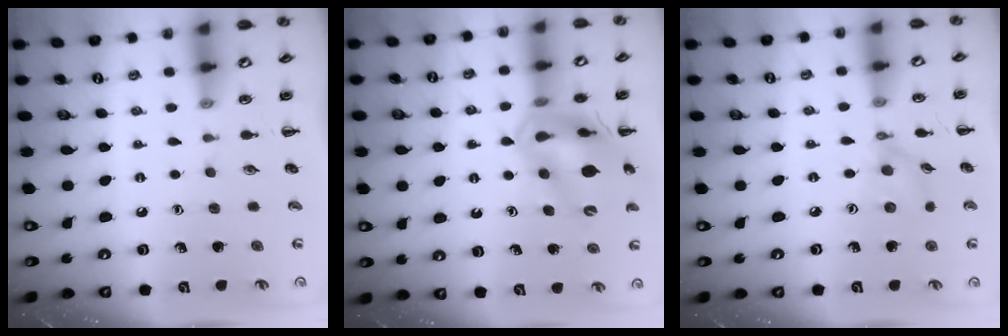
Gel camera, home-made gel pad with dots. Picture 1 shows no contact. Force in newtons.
{"total": 17.4, "press": 17.1, "slide": 3.1}
{"total": 4.9, "press": 4.9, "slide": 0.5}